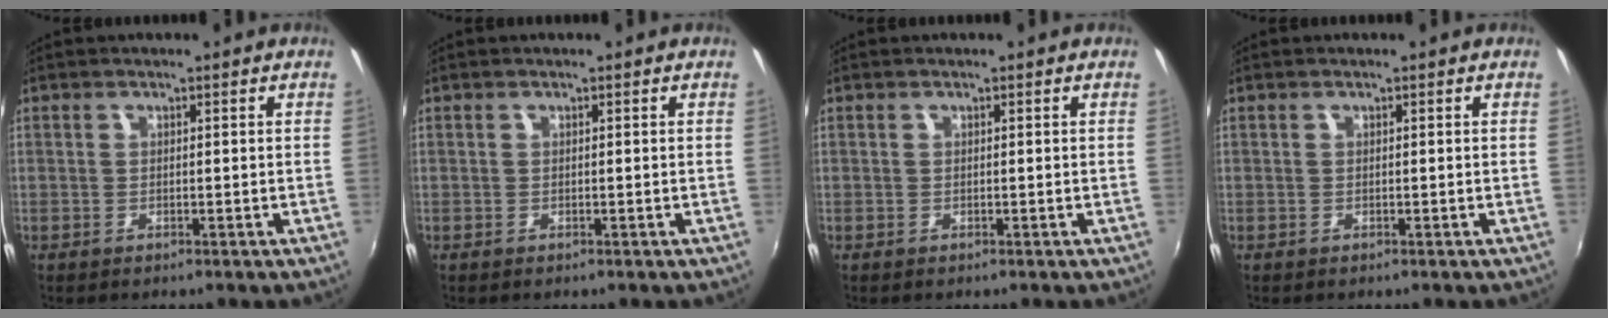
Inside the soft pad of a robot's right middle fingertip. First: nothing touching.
{"total": 0.0}
{"total": 0.0}
{"total": 0.0}